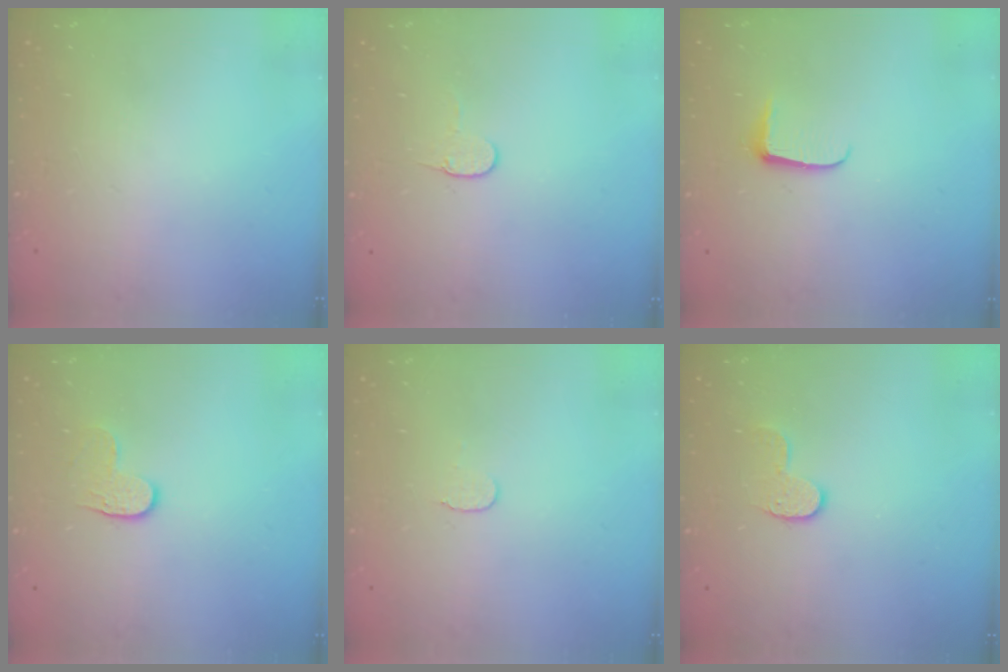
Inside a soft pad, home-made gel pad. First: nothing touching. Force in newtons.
{"total": 3.2, "press": 3.2, "slide": 0.3}
{"total": 6.2, "press": 6.1, "slide": 0.8}
{"total": 4.2, "press": 4.2, "slide": 0.5}
{"total": 3.5, "press": 3.5, "slide": 0.3}
{"total": 6.8, "press": 6.8, "slide": 0.2}